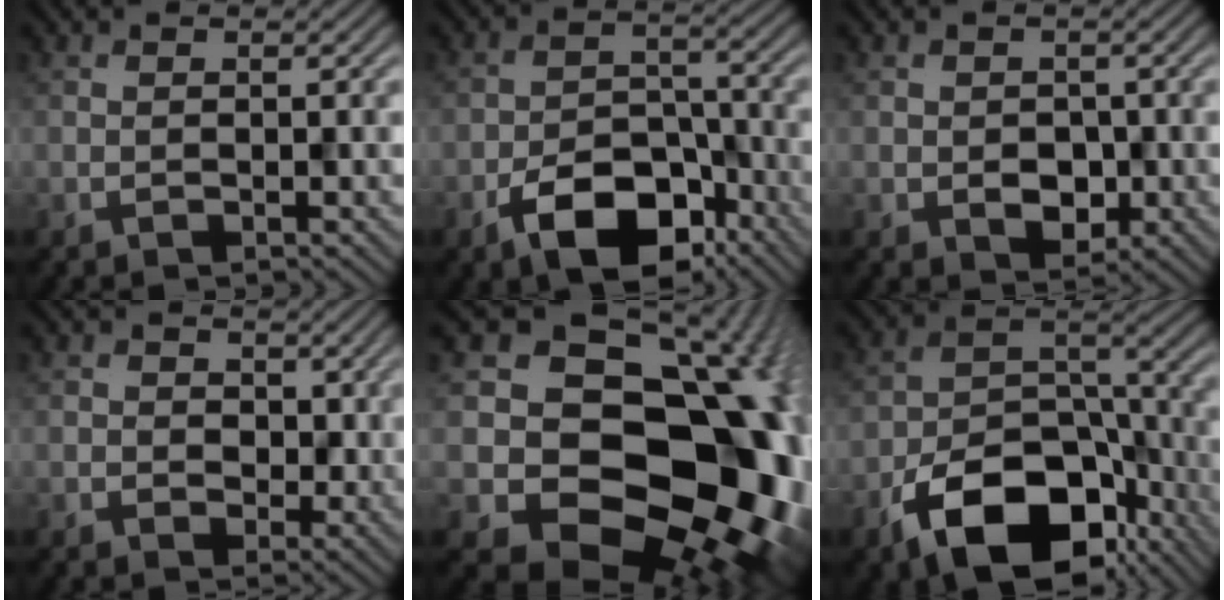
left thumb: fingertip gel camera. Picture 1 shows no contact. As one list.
[{"total": 10.1, "force": [-5.9, 5.6, 6.0], "torque": [-0.097, -0.008, -0.106]}, {"total": 3.2, "force": [-0.6, 2.5, 1.9], "torque": [-0.039, -0.011, -0.008]}, {"total": 4.4, "force": [1.0, 3.5, 2.4], "torque": [-0.057, -0.011, 0.011]}, {"total": 22.1, "force": [-2.5, 17.1, 13.8], "torque": [-0.195, -0.053, -0.018]}, {"total": 14.5, "force": [-8.4, 8.0, 8.6], "torque": [-0.154, -0.020, -0.150]}]